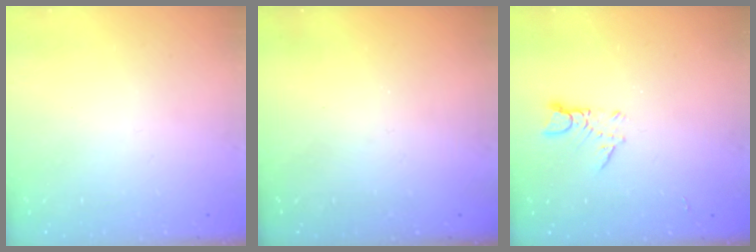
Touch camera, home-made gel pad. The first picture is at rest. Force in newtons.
{"total": 0.0}
{"total": 2.7, "press": 2.7, "slide": 0.3}